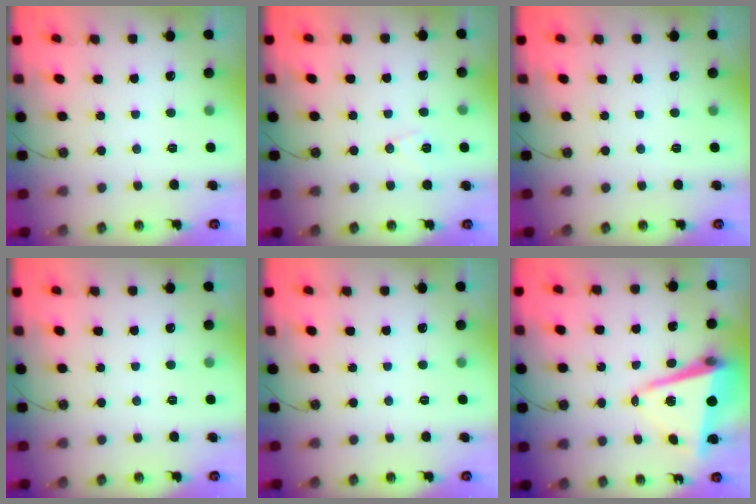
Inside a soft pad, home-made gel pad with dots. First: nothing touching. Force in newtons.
{"total": 6.8, "press": 6.1, "slide": 3.0}
{"total": 0.0}
{"total": 0.0}
{"total": 0.0}
{"total": 9.8, "press": 9.6, "slide": 1.6}